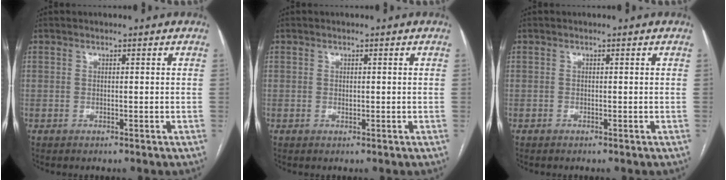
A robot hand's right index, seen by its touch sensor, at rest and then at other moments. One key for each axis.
{"total": 0.5, "fx": 0.0, "fy": 0.3, "fz": 0.4, "tx": -0.007, "ty": -0.001, "tz": 0.001}
{"total": 0.0}